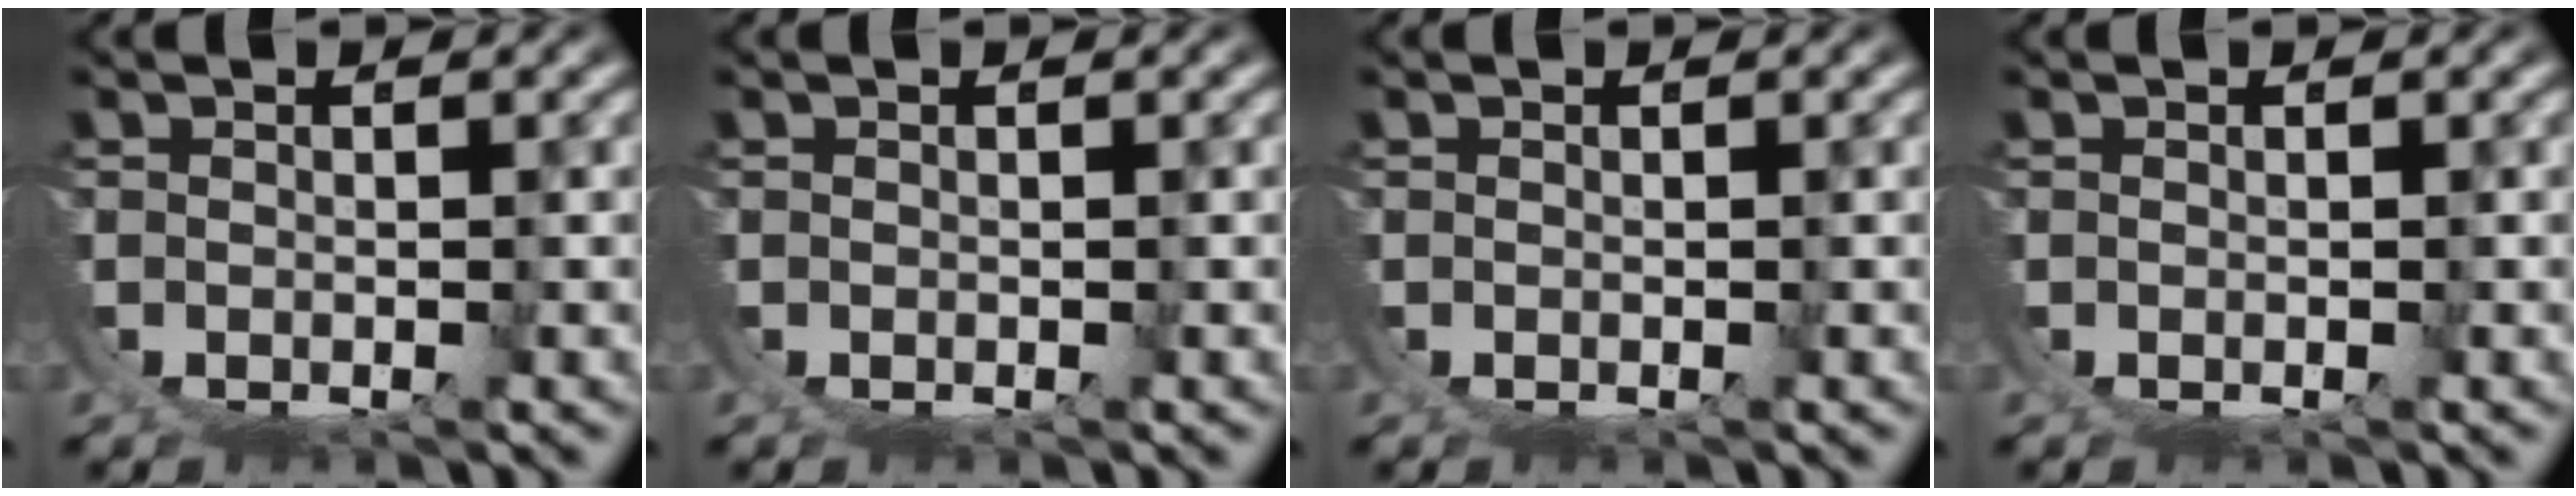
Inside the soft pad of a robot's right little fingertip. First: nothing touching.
{"total": 0.0}
{"total": 0.0}
{"total": 0.0}